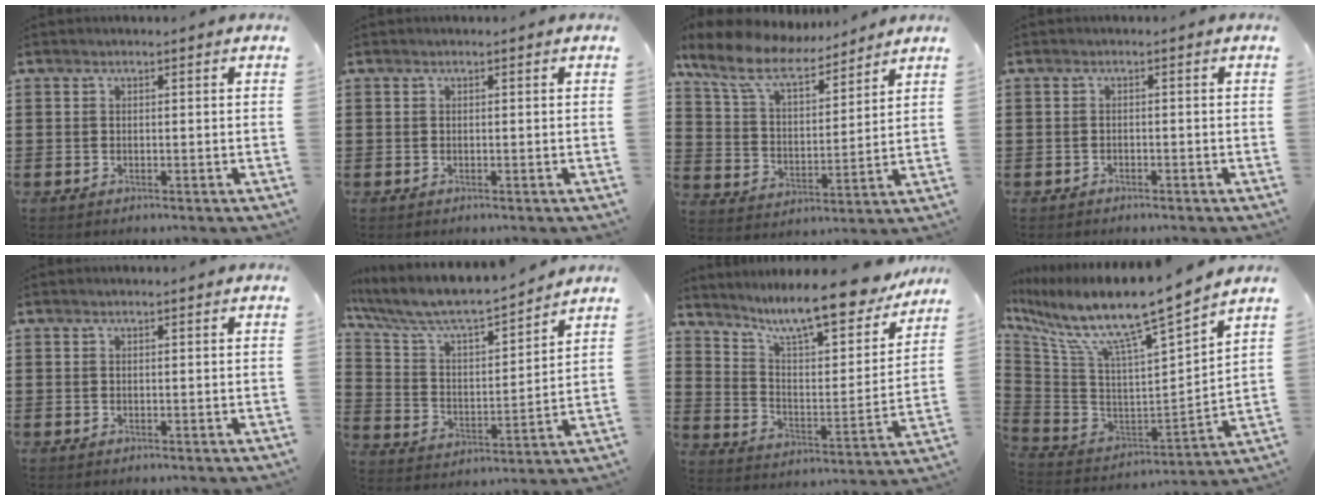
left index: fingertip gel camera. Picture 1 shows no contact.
{"total": 0.0}
{"total": 9.8, "force": [8.3, 2.8, 4.5], "torque": [-0.122, -0.035, 0.147]}
{"total": 1.1, "force": [-1.0, 0.2, -0.1], "torque": [-0.004, 0.003, -0.024]}
{"total": 0.0}
{"total": 7.1, "force": [6.3, 1.1, 3.0], "torque": [-0.089, -0.047, 0.103]}
{"total": 11.3, "force": [9.9, 0.5, 5.4], "torque": [-0.116, -0.067, 0.165]}
{"total": 11.1, "force": [8.9, 0.0, 6.6], "torque": [-0.158, -0.075, 0.141]}